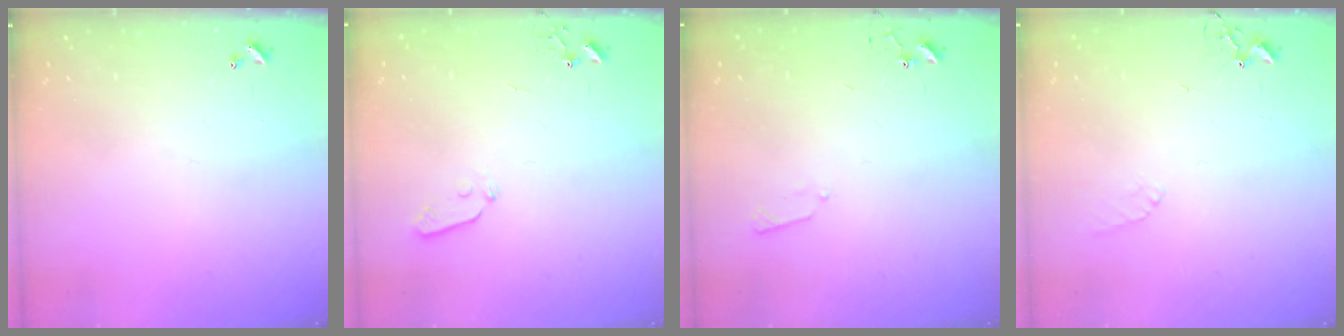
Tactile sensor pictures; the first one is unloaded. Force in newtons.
{"total": 3.5, "press": 3.5, "slide": 0.4}
{"total": 4.1, "press": 4.0, "slide": 0.6}
{"total": 5.0, "press": 4.9, "slide": 0.7}